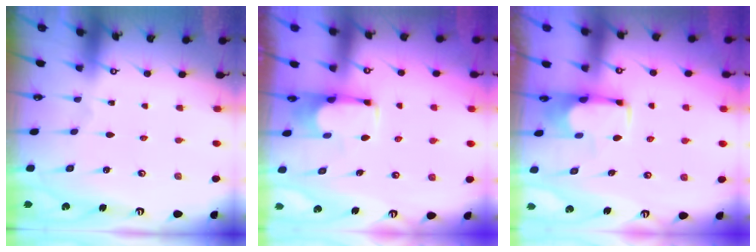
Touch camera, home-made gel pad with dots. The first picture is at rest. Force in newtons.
{"total": 1.8, "press": 1.6, "slide": 0.8}
{"total": 1.7, "press": 1.6, "slide": 0.6}